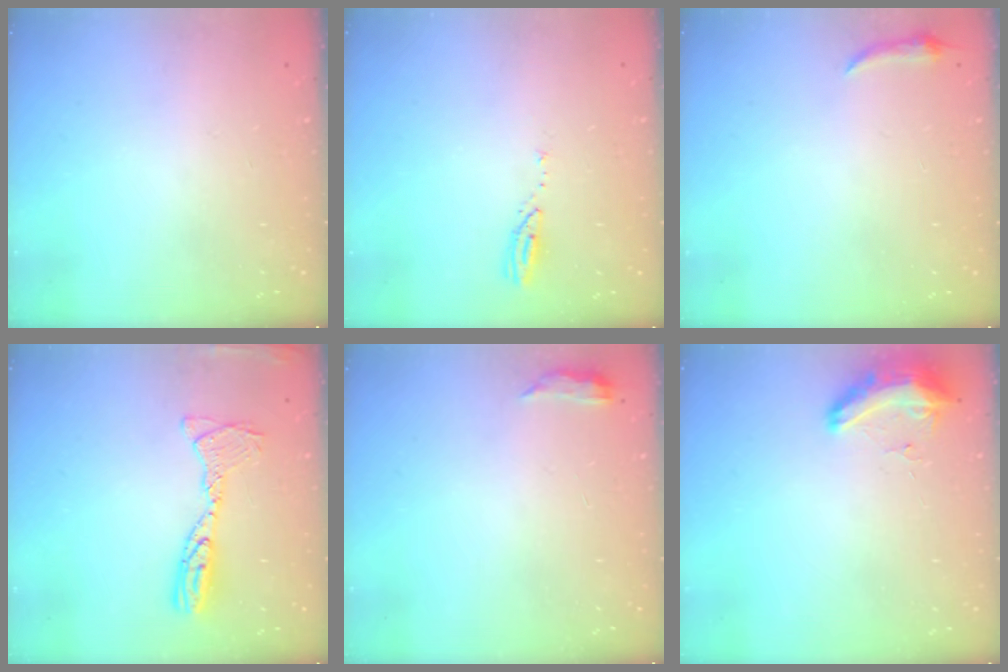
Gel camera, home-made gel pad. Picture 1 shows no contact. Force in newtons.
{"total": 3.7, "press": 3.7, "slide": 0.4}
{"total": 3.7, "press": 3.6, "slide": 0.8}
{"total": 11.6, "press": 11.5, "slide": 1.2}
{"total": 3.2, "press": 3.1, "slide": 0.6}
{"total": 8.8, "press": 8.6, "slide": 1.7}